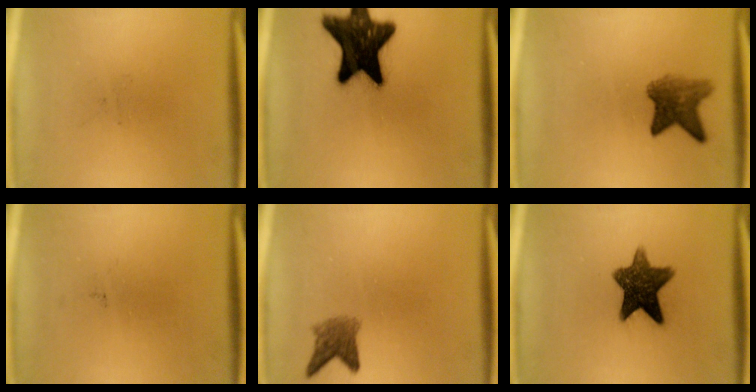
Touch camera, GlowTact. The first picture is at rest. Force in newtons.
{"total": 19.0}
{"total": 5.6}
{"total": 0.0}
{"total": 3.3}
{"total": 10.7}